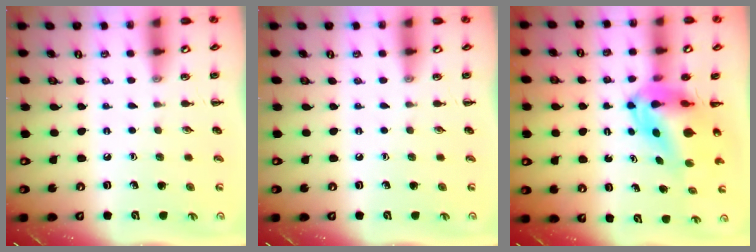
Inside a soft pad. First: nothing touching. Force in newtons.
{"total": 0.0}
{"total": 8.3, "press": 7.9, "slide": 2.5}